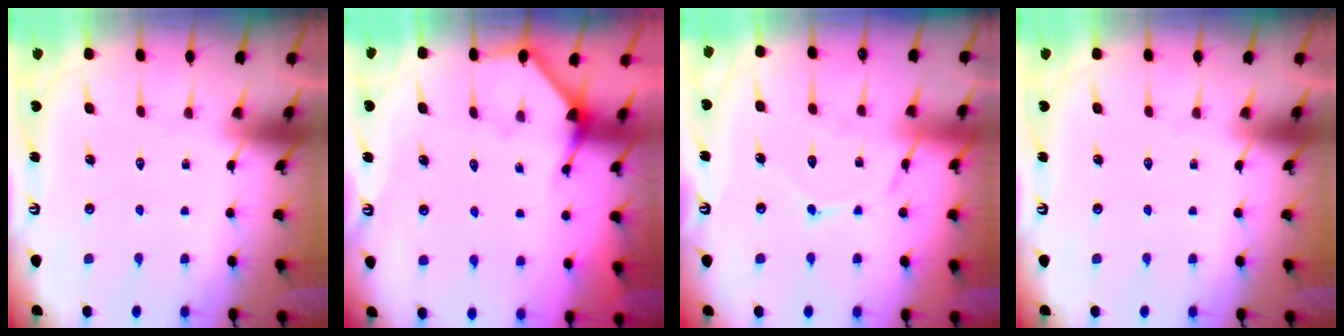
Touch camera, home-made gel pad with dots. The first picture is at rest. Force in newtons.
{"total": 3.4, "press": 3.4, "slide": 0.4}
{"total": 11.2, "press": 11.2, "slide": 0.9}
{"total": 0.0}